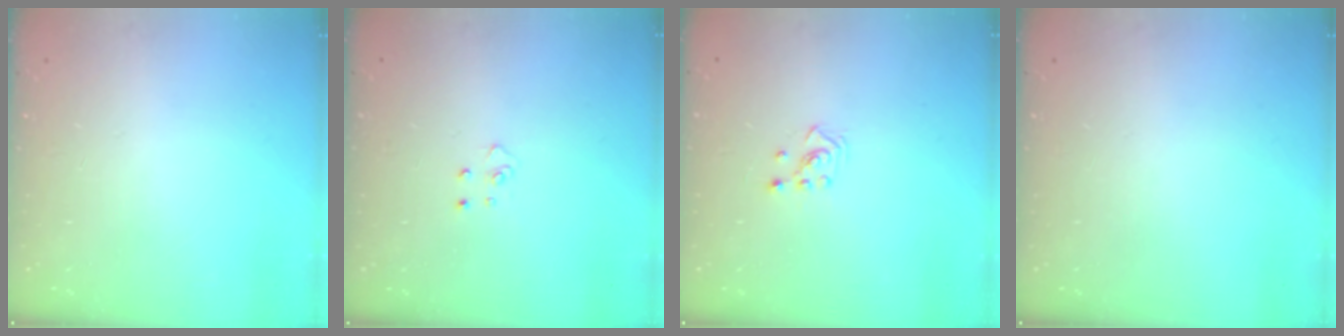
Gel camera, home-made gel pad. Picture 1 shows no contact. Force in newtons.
{"total": 4.7, "press": 4.6, "slide": 0.4}
{"total": 2.3, "press": 2.2, "slide": 0.8}
{"total": 0.0}